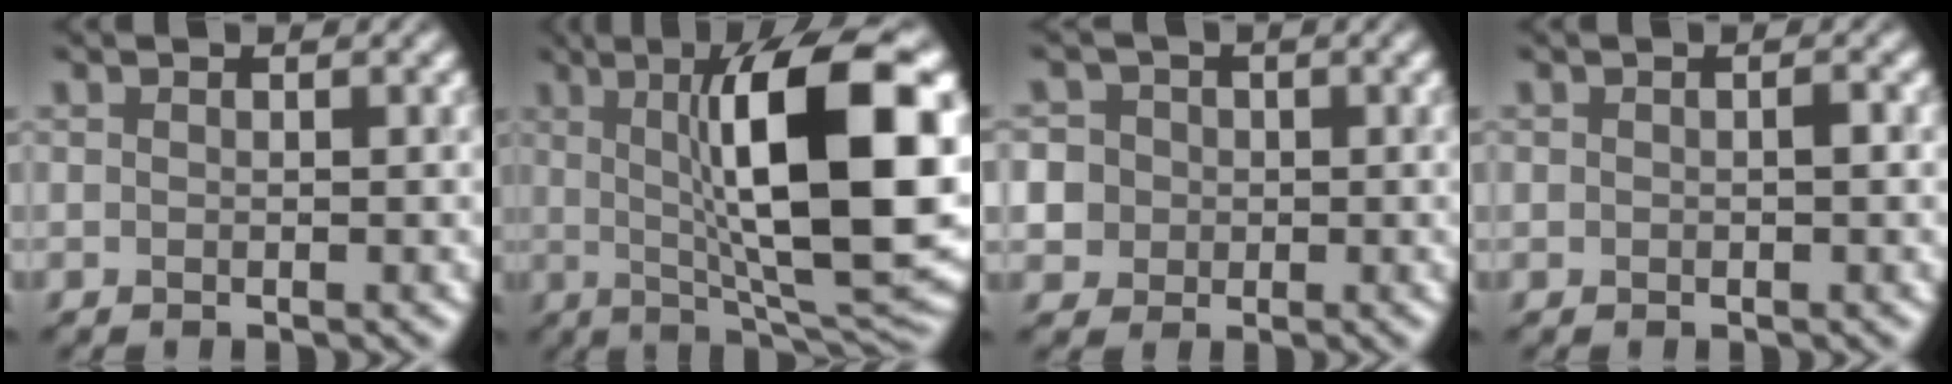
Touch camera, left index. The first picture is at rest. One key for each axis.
{"total": 14.4, "fx": 2.1, "fy": 3.7, "fz": 13.7, "tx": -0.179, "ty": 0.003, "tz": 0.029}
{"total": 6.7, "fx": -0.7, "fy": 6.4, "fz": 1.8, "tx": -0.037, "ty": 0.019, "tz": -0.039}
{"total": 0.7, "fx": -0.1, "fy": 0.4, "fz": 0.5, "tx": -0.009, "ty": 0.001, "tz": -0.002}